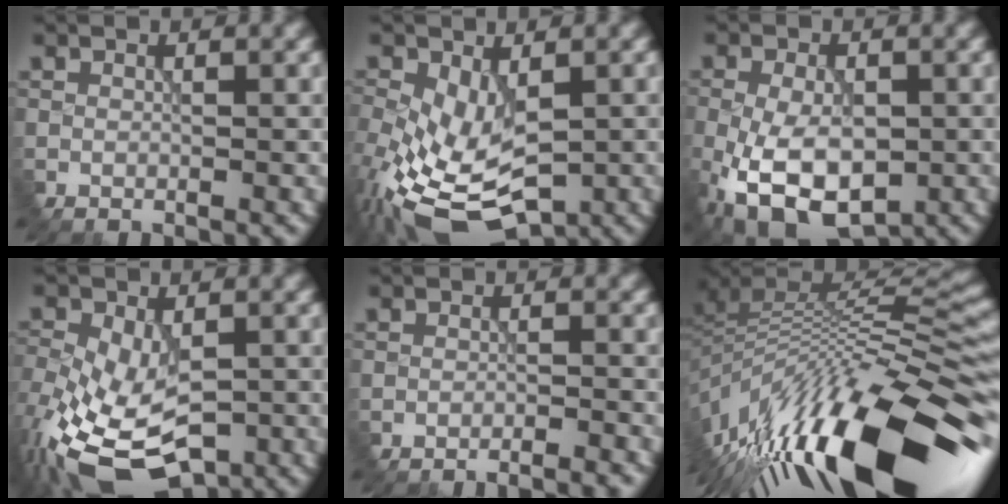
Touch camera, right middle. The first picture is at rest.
{"total": 8.5, "force": [-2.5, 4.4, 6.9], "torque": [-0.168, -0.017, -0.040]}
{"total": 8.7, "force": [-3.4, 4.8, 6.4], "torque": [-0.142, -0.018, -0.051]}
{"total": 10.8, "force": [-4.7, 5.9, 7.6], "torque": [-0.166, -0.030, -0.073]}
{"total": 4.2, "force": [-4.0, 0.4, 1.0], "torque": [-0.008, 0.013, -0.054]}
{"total": 15.6, "force": [-6.4, 5.4, 13.1], "torque": [-0.227, 0.016, -0.111]}